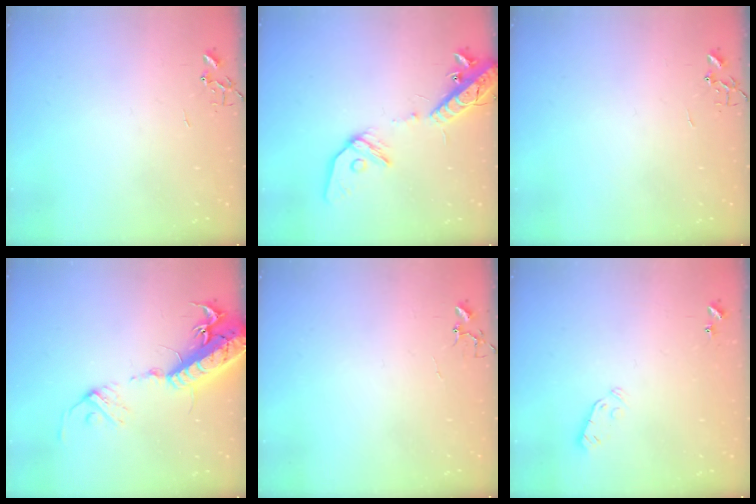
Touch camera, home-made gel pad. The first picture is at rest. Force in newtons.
{"total": 16.7, "press": 16.3, "slide": 3.5}
{"total": 0.0}
{"total": 20.6, "press": 20.2, "slide": 4.3}
{"total": 4.0, "press": 4.0, "slide": 0.3}
{"total": 3.0, "press": 2.9, "slide": 0.9}